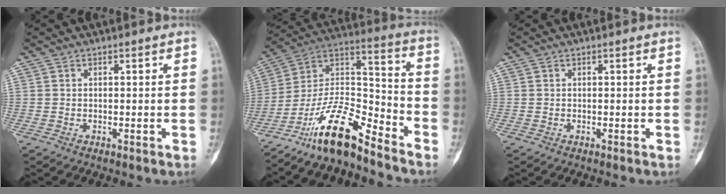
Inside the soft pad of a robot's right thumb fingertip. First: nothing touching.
{"total": 15.1, "force": [-11.9, 3.9, 8.5], "torque": [-0.150, 0.100, -0.223]}
{"total": 0.0}